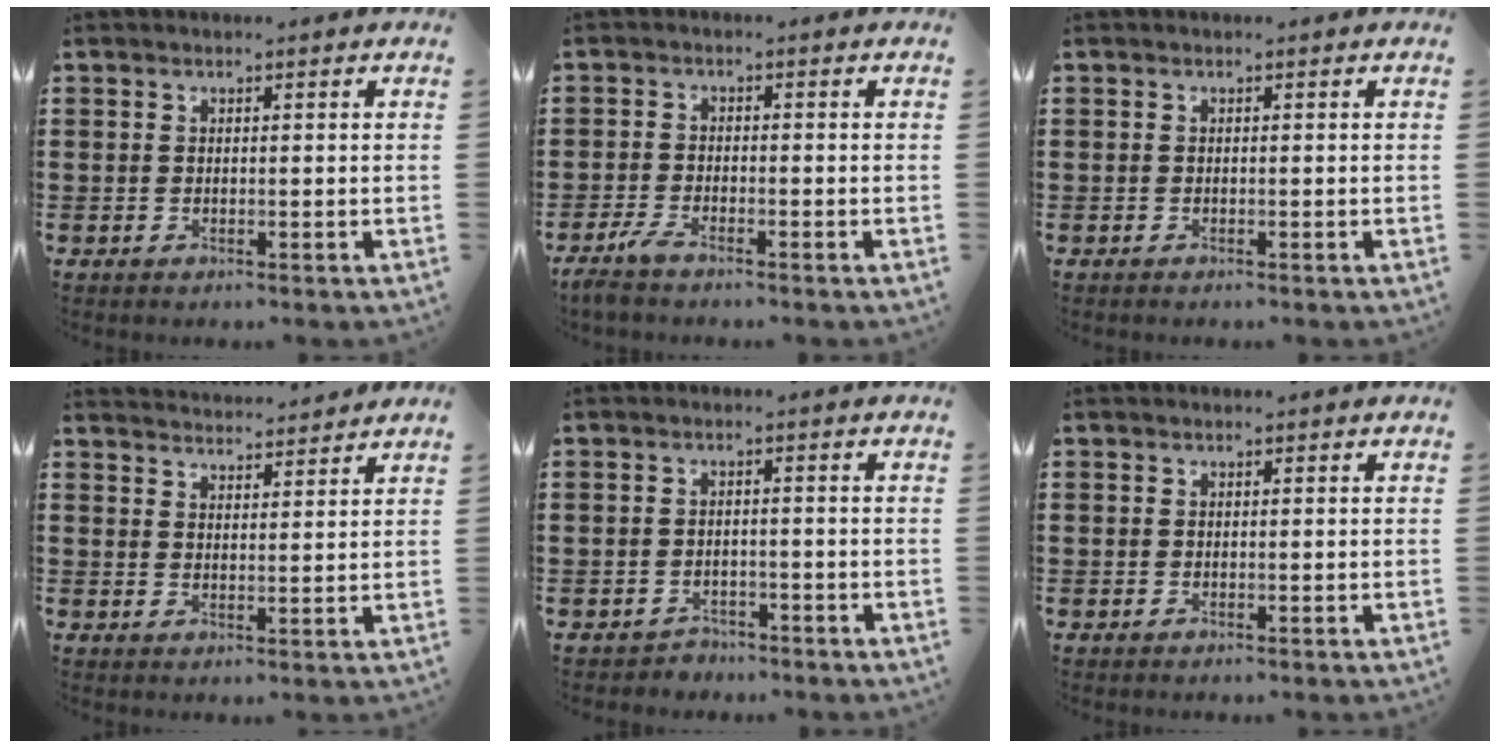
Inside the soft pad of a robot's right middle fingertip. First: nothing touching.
{"total": 2.8, "force": [-2.2, 0.5, 1.6], "torque": [-0.050, -0.003, -0.050]}
{"total": 0.0}
{"total": 3.2, "force": [3.2, -0.3, -0.5], "torque": [0.001, -0.016, 0.059]}
{"total": 1.6, "force": [-1.5, 0.6, -0.1], "torque": [-0.004, 0.003, -0.036]}
{"total": 0.0}